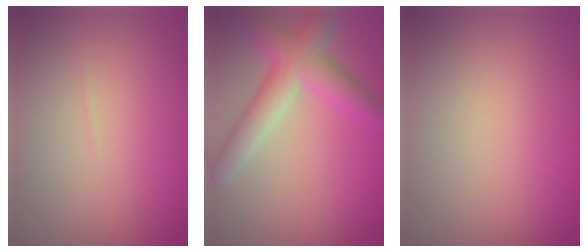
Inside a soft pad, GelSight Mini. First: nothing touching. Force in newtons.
{"total": 5.0, "press": 5.0, "slide": 0.2}
{"total": 0.0}